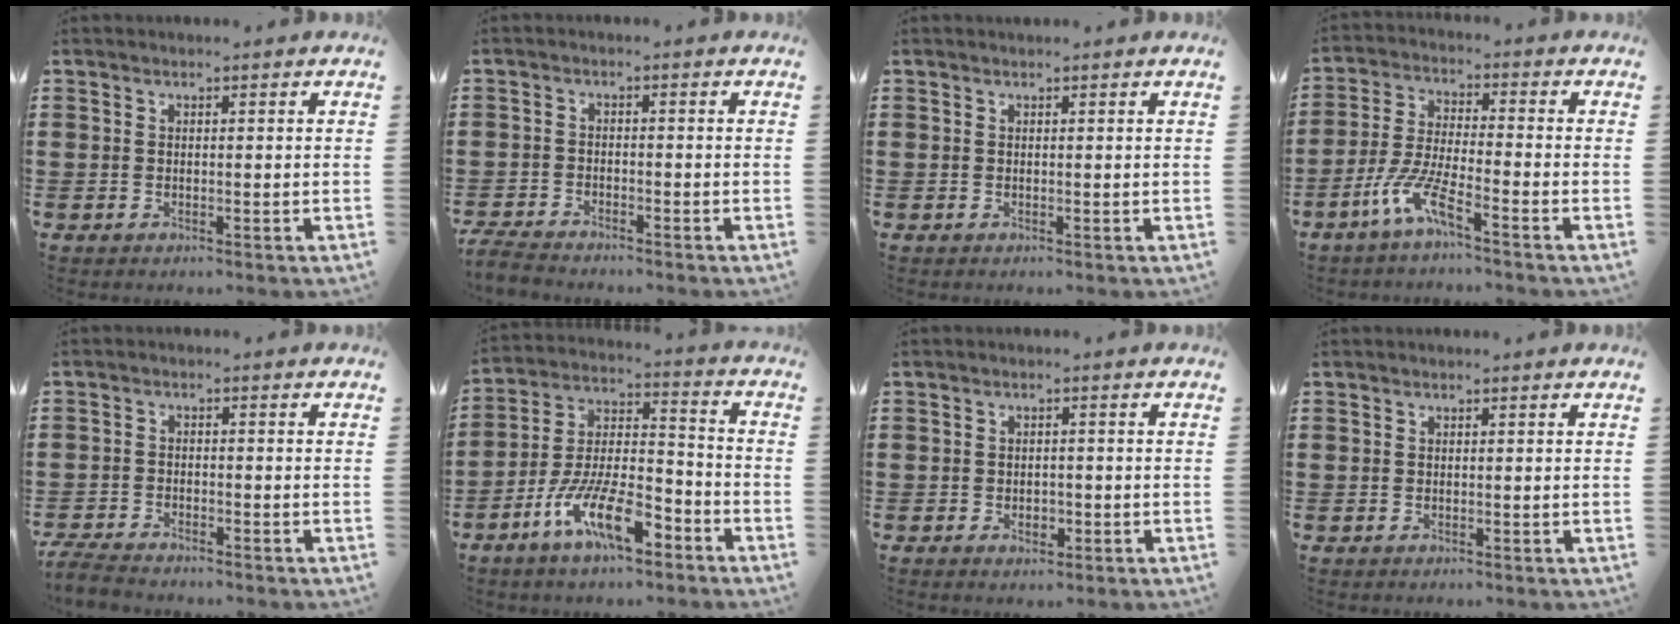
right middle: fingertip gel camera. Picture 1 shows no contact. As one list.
[{"total": 3.0, "force": [-3.0, 0.2, 0.3], "torque": [-0.021, -0.002, -0.067]}, {"total": 0.0}, {"total": 7.2, "force": [-4.8, 0.7, 5.3], "torque": [-0.126, -0.011, -0.095]}, {"total": 3.4, "force": [-3.3, 0.3, 0.6], "torque": [-0.025, -0.004, -0.072]}, {"total": 11.0, "force": [-7.3, 2.8, 7.6], "torque": [-0.168, 0.001, -0.143]}, {"total": 1.6, "force": [-0.7, 1.0, 1.1], "torque": [-0.022, 0.002, -0.013]}, {"total": 0.0}]